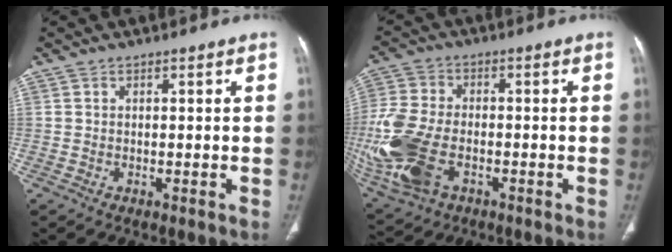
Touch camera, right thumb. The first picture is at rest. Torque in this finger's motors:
{"motor_torque": [0.01, 1.06, 1.97, -0.29, 0.23]}